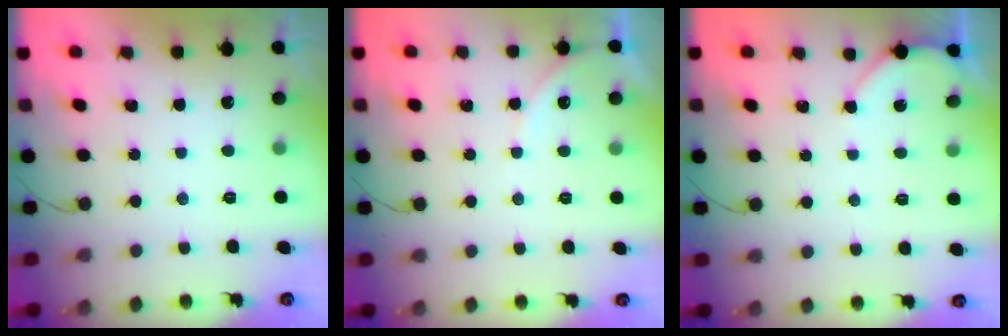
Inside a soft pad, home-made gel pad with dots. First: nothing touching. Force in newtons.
{"total": 3.8, "press": 3.7, "slide": 0.6}
{"total": 3.1, "press": 3.1, "slide": 0.2}